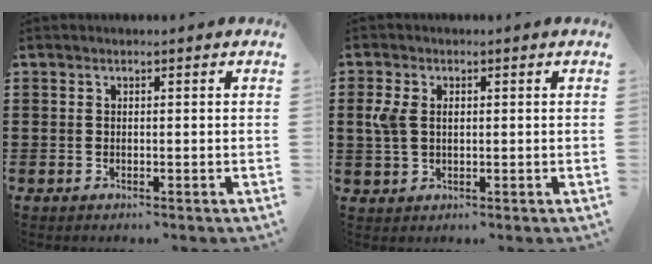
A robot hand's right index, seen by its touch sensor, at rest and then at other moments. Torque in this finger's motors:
{"motor_torque": [0.16, -0.05, 0.10, 0.08]}